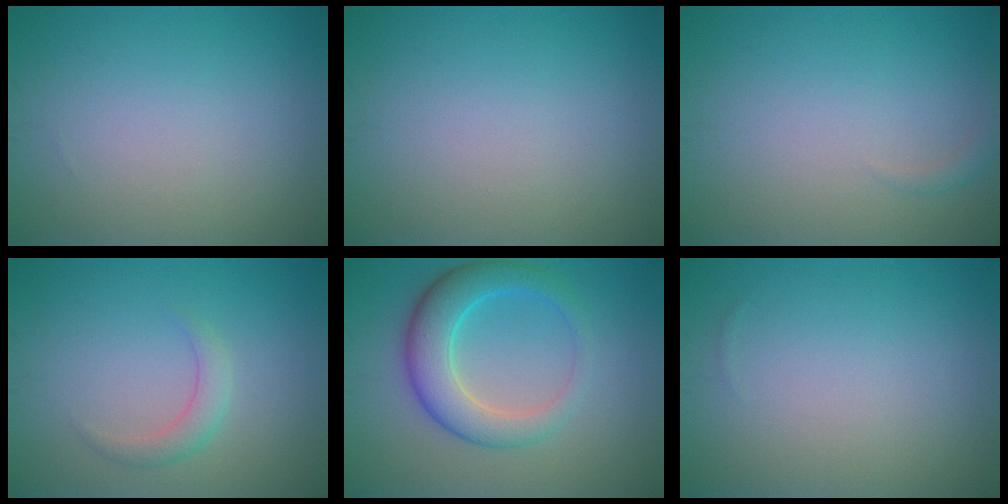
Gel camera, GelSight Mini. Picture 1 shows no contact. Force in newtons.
{"total": 0.0}
{"total": 0.9, "press": 0.9, "slide": 0.1}
{"total": 1.8, "press": 1.8, "slide": 0.0}
{"total": 5.6, "press": 5.6, "slide": 0.2}
{"total": 0.0}